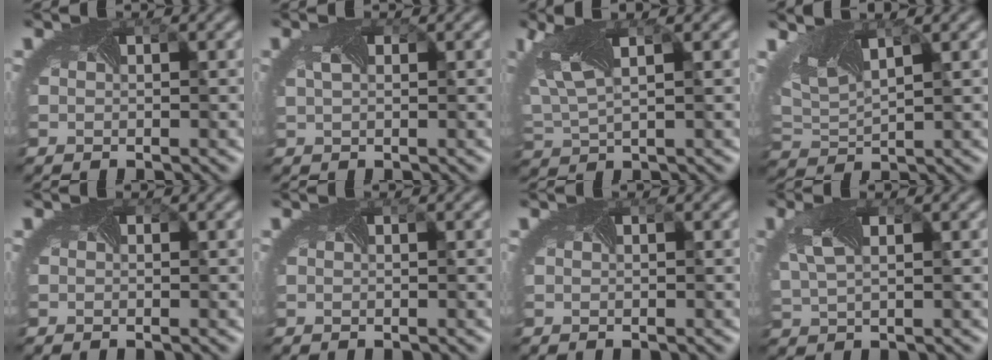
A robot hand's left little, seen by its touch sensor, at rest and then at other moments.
{"total": 0.8, "force": [0.4, 0.4, 0.6], "torque": [-0.020, -0.002, 0.011]}
{"total": 7.5, "force": [2.8, 3.5, 6.1], "torque": [-0.138, 0.020, 0.058]}
{"total": 5.3, "force": [3.2, 2.0, 3.7], "torque": [-0.079, 0.020, 0.059]}
{"total": 0.0}
{"total": 0.0}
{"total": 0.0}
{"total": 2.7, "force": [1.1, 1.1, 2.2], "torque": [-0.059, -0.001, 0.026]}